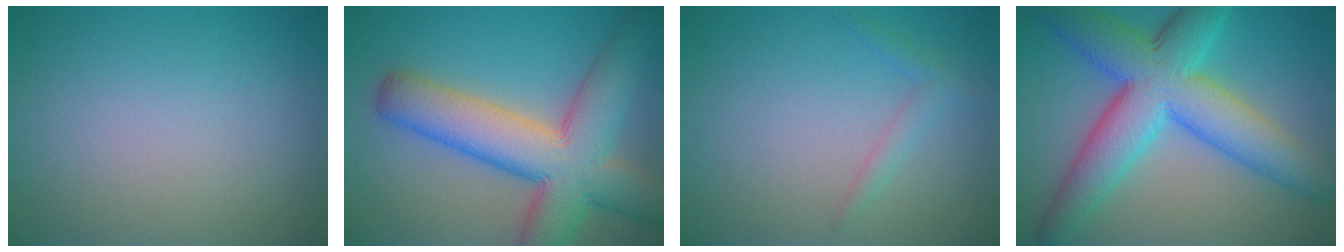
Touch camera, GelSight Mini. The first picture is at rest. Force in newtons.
{"total": 10.6, "press": 10.5, "slide": 0.4}
{"total": 1.4, "press": 1.4, "slide": 0.1}
{"total": 10.1, "press": 10.1, "slide": 0.4}